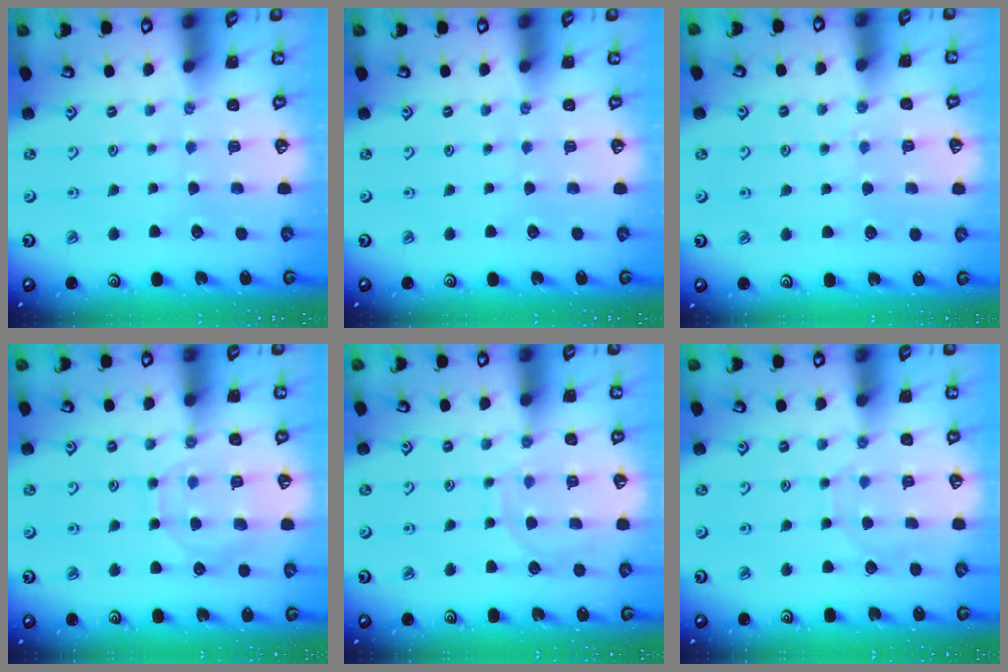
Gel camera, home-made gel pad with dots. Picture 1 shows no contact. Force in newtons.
{"total": 0.0}
{"total": 6.2, "press": 6.1, "slide": 0.8}
{"total": 10.4, "press": 10.4, "slide": 1.1}
{"total": 7.8, "press": 7.7, "slide": 0.6}
{"total": 2.8, "press": 2.8, "slide": 0.3}